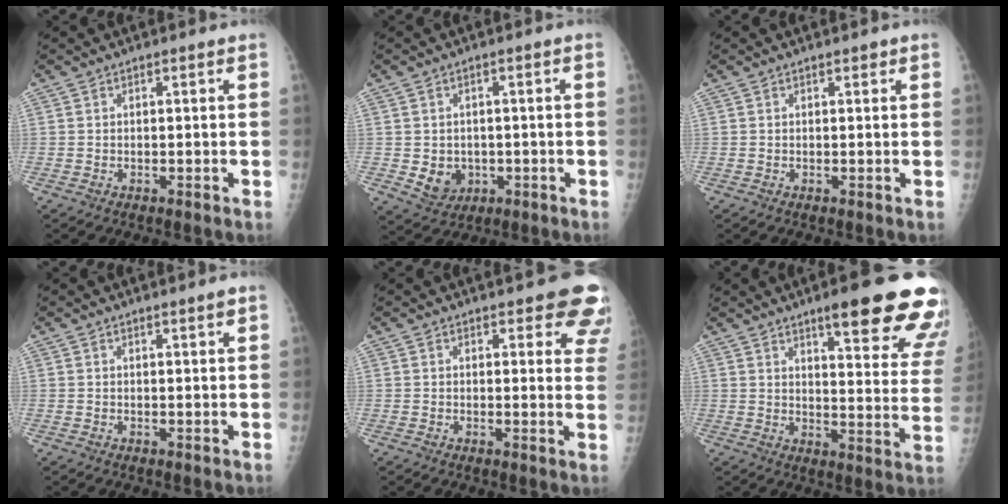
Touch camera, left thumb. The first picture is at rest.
{"total": 5.3, "force": [-1.0, 4.6, 2.5], "torque": [-0.020, 0.002, -0.001]}
{"total": 0.6, "force": [0.4, 0.3, 0.3], "torque": [-0.003, -0.002, 0.004]}
{"total": 1.2, "force": [1.0, 0.0, 0.8], "torque": [-0.008, -0.007, 0.015]}
{"total": 9.3, "force": [7.2, 3.3, 4.7], "torque": [-0.010, -0.032, 0.066]}
{"total": 21.2, "force": [14.1, 4.2, 15.2], "torque": [-0.166, -0.065, 0.180]}